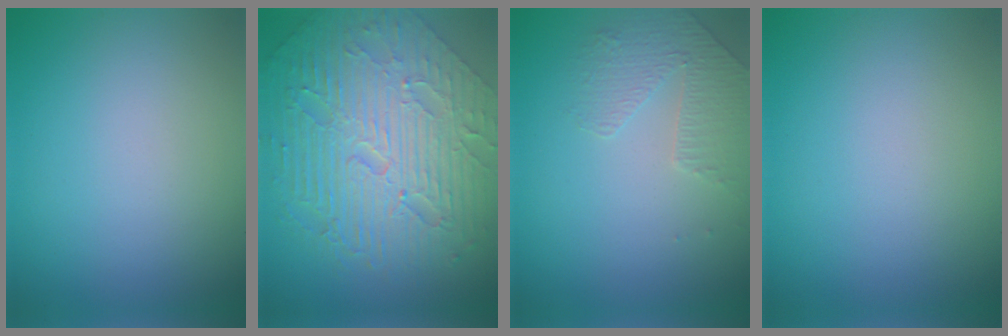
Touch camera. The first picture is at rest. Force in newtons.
{"total": 10.9, "press": 7.4, "slide": 8.1}
{"total": 1.6, "press": 1.2, "slide": 1.1}
{"total": 0.0}